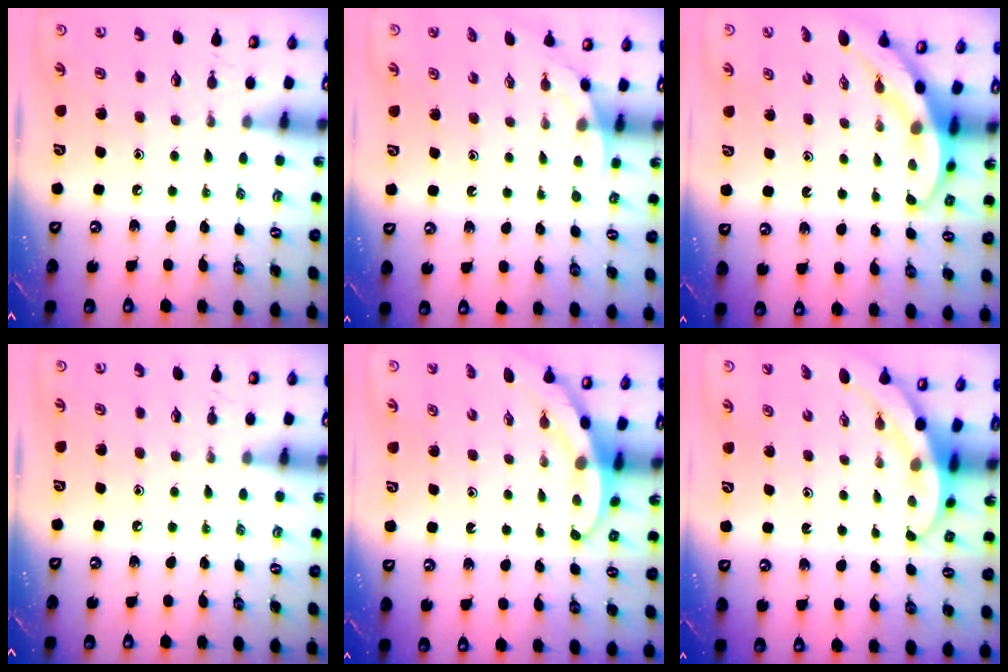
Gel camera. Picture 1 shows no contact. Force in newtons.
{"total": 2.0, "press": 2.0, "slide": 0.0}
{"total": 3.6, "press": 3.6, "slide": 0.3}
{"total": 0.0}
{"total": 3.4, "press": 3.4, "slide": 0.1}
{"total": 3.9, "press": 3.9, "slide": 0.2}